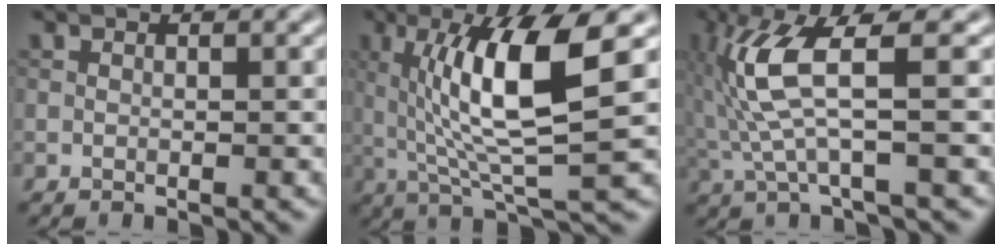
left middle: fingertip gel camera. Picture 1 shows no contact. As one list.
[{"total": 8.9, "force": [1.9, 1.6, 8.6], "torque": [-0.144, -0.003, 0.035]}, {"total": 5.9, "force": [0.6, 0.9, 5.8], "torque": [-0.142, 0.009, 0.014]}]